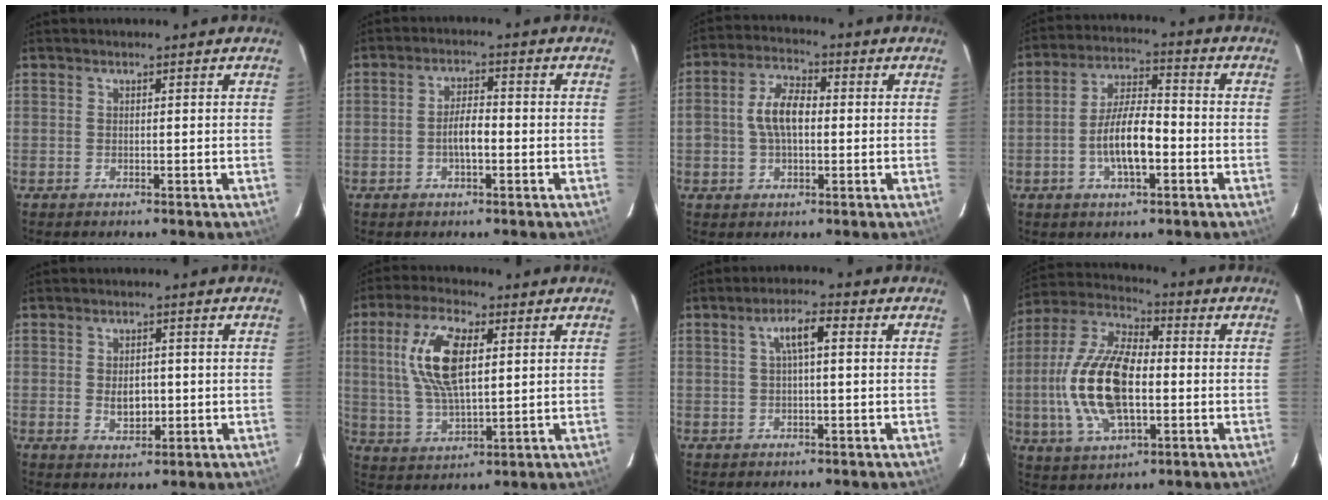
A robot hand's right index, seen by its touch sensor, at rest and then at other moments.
{"total": 4.2, "force": [-1.3, 1.4, 3.7], "torque": [-0.070, 0.004, -0.020]}
{"total": 7.6, "force": [-0.1, 4.4, 6.2], "torque": [-0.122, 0.017, 0.000]}
{"total": 9.6, "force": [-2.9, 3.1, 8.6], "torque": [-0.167, 0.004, -0.050]}
{"total": 4.3, "force": [-0.4, 2.8, 3.2], "torque": [-0.054, -0.004, 0.000]}
{"total": 13.2, "force": [3.4, 5.3, 11.6], "torque": [-0.234, 0.010, 0.070]}
{"total": 4.6, "force": [1.0, 1.1, 4.3], "torque": [-0.081, 0.012, 0.019]}
{"total": 18.5, "force": [-2.1, 8.9, 16.1], "torque": [-0.335, 0.004, -0.039]}